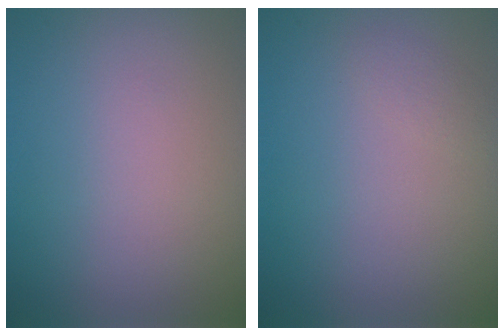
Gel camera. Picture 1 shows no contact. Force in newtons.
{"total": 0.8, "press": 0.8, "slide": 0.0}